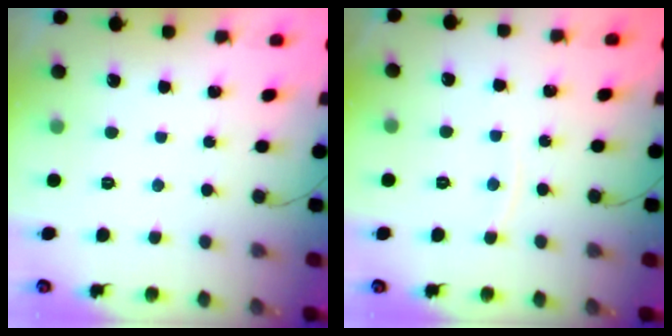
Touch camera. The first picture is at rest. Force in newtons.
{"total": 2.7, "press": 2.7, "slide": 0.4}